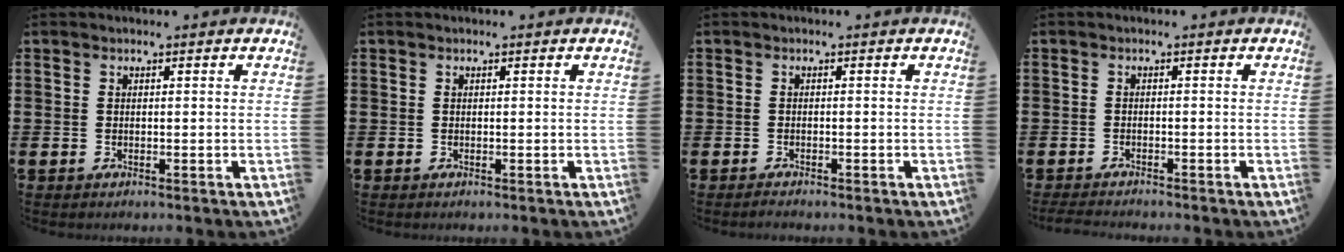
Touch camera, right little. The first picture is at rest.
{"total": 0.0}
{"total": 0.5, "force": [-0.5, 0.1, 0.2], "torque": [-0.006, -0.001, -0.010]}
{"total": 1.1, "force": [-1.1, 0.0, 0.3], "torque": [-0.006, 0.001, -0.022]}